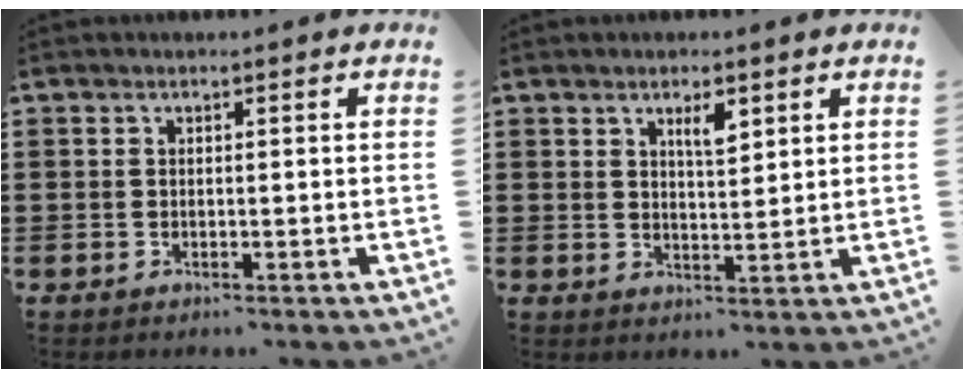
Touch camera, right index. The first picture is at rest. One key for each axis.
{"total": 3.1, "fx": 1.9, "fy": 0.9, "fz": 2.2, "tx": -0.033, "ty": -0.002, "tz": 0.029}